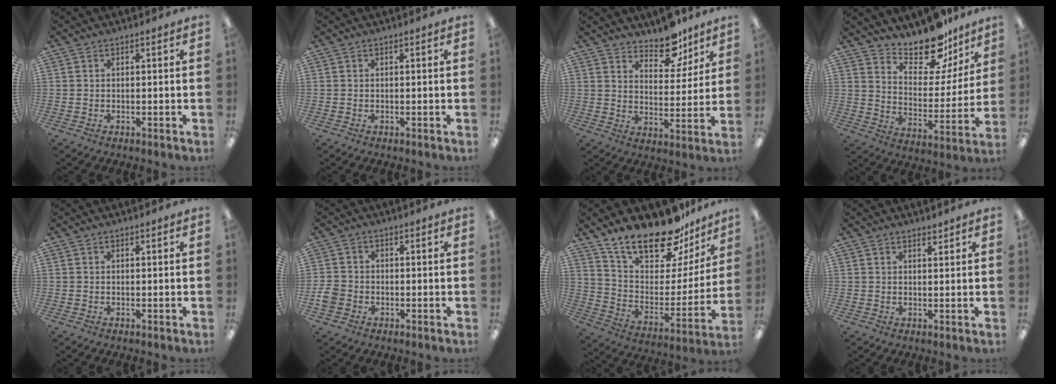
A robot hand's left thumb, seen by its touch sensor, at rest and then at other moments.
{"total": 0.0}
{"total": 10.1, "force": [8.4, 4.7, 3.3], "torque": [-0.032, -0.063, 0.149]}
{"total": 15.4, "force": [13.3, 5.5, 5.5], "torque": [-0.083, -0.107, 0.233]}
{"total": 0.0}
{"total": 3.7, "force": [-1.4, 3.0, 1.6], "torque": [-0.030, 0.007, -0.026]}
{"total": 21.3, "force": [17.2, 7.9, 9.8], "torque": [-0.160, -0.124, 0.302]}
{"total": 1.3, "force": [1.2, 0.3, 0.2], "torque": [0.003, -0.005, 0.022]}